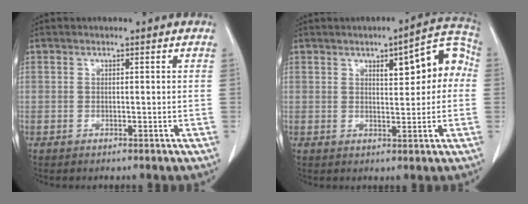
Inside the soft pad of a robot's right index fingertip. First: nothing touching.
{"total": 8.9, "force": [1.9, 3.0, 8.2], "torque": [-0.098, 0.036, 0.022]}